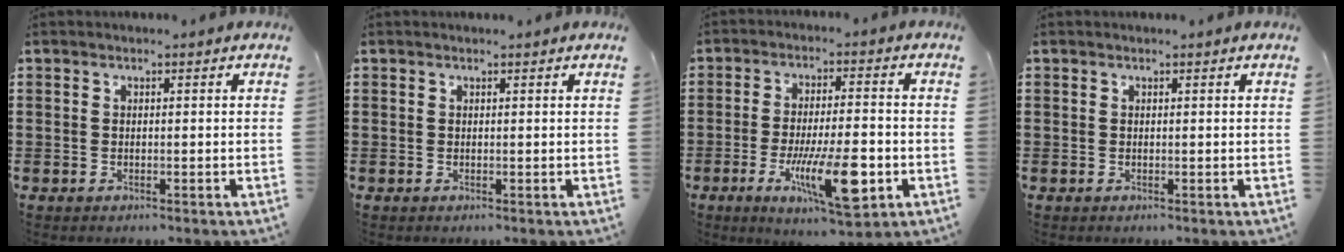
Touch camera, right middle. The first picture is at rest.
{"total": 0.0}
{"total": 11.8, "force": [-4.1, 3.4, 10.5], "torque": [-0.187, -0.007, -0.069]}
{"total": 0.0}